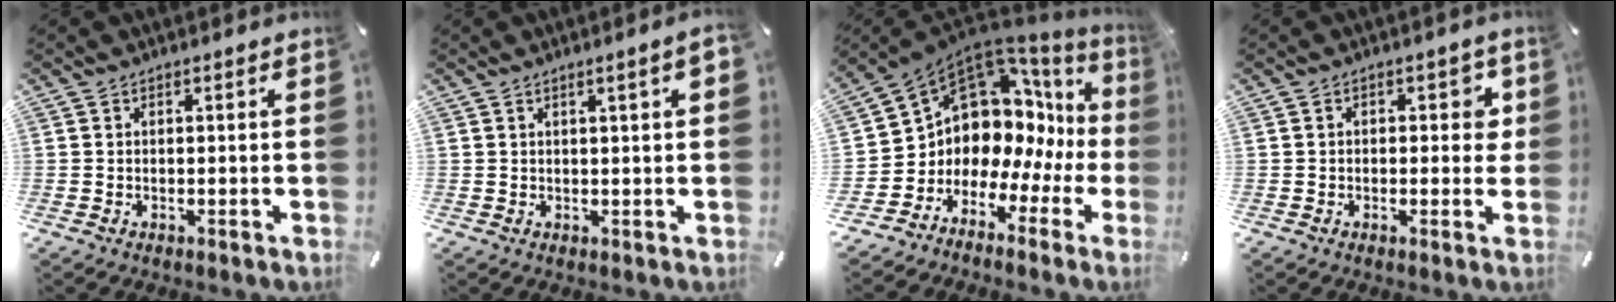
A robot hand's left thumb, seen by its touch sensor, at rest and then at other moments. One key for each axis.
{"total": 3.1, "fx": 1.0, "fy": 0.3, "fz": 2.9, "tx": -0.053, "ty": 0.000, "tz": 0.017}
{"total": 11.7, "fx": 5.4, "fy": 9.2, "fz": 4.7, "tx": -0.094, "ty": -0.081, "tz": 0.111}
{"total": 3.4, "fx": 0.3, "fy": 2.1, "fz": 2.7, "tx": -0.030, "ty": 0.002, "tz": -0.003}